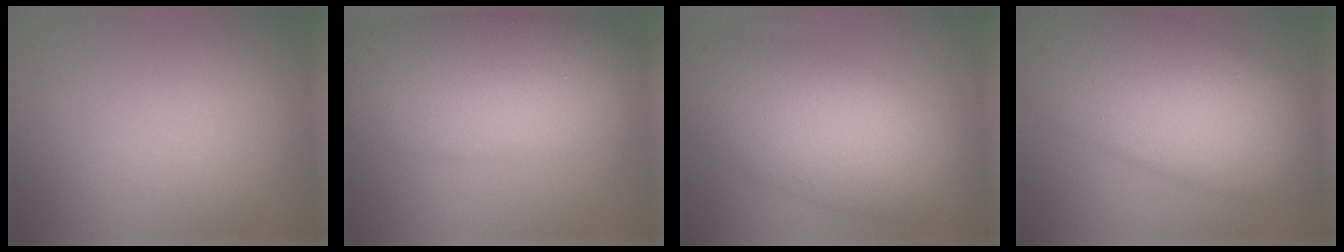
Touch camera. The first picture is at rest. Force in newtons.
{"total": 10.6, "press": 10.6, "slide": 0.2}
{"total": 10.0, "press": 10.0, "slide": 0.1}
{"total": 12.4, "press": 12.4, "slide": 0.2}